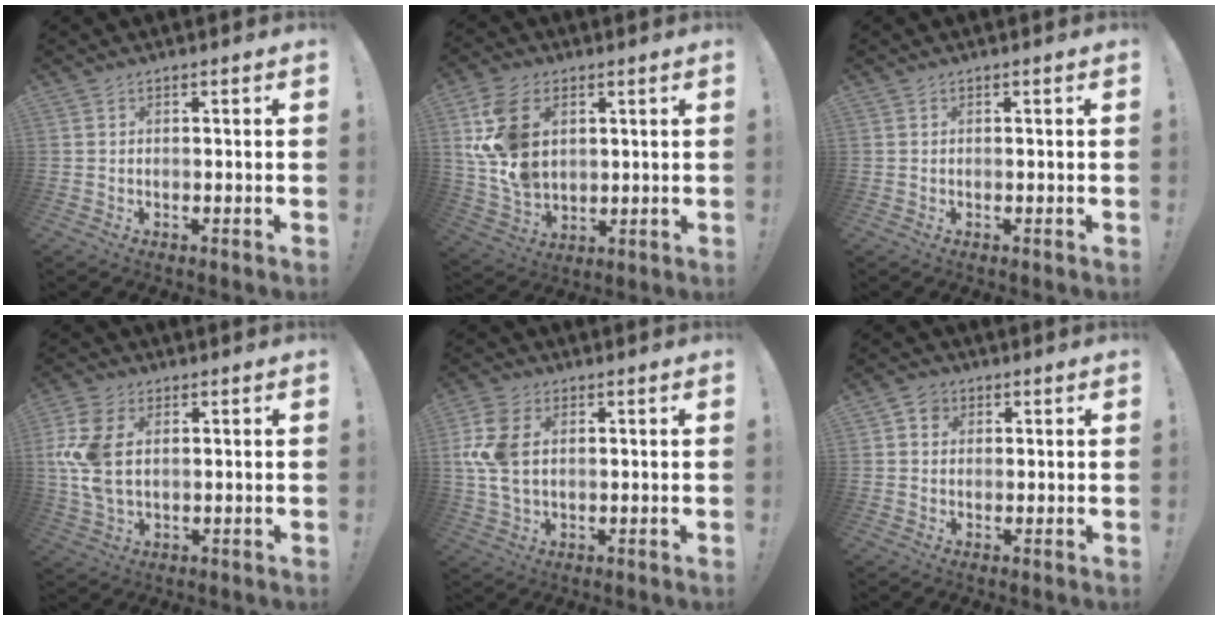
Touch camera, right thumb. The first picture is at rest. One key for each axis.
{"total": 15.3, "fx": 4.4, "fy": 10.5, "fz": 10.2, "tx": -0.209, "ty": -0.018, "tz": 0.086}
{"total": 0.0}
{"total": 12.3, "fx": 2.5, "fy": 7.6, "fz": 9.4, "tx": -0.199, "ty": -0.013, "tz": 0.046}
{"total": 11.4, "fx": 2.3, "fy": 7.3, "fz": 8.4, "tx": -0.184, "ty": -0.003, "tz": 0.044}
{"total": 3.6, "fx": 1.2, "fy": 3.2, "fz": 1.3, "tx": -0.018, "ty": 0.001, "tz": 0.021}